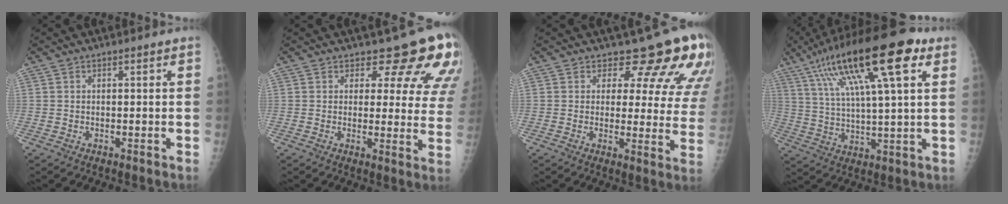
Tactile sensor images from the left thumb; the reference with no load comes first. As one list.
[{"total": 11.8, "force": [10.0, 4.8, 4.2], "torque": [-0.002, -0.070, 0.091]}, {"total": 12.6, "force": [10.5, 5.0, 4.8], "torque": [-0.011, -0.076, 0.101]}, {"total": 22.5, "force": [10.5, 5.4, 19.1], "torque": [-0.332, 0.005, 0.173]}]